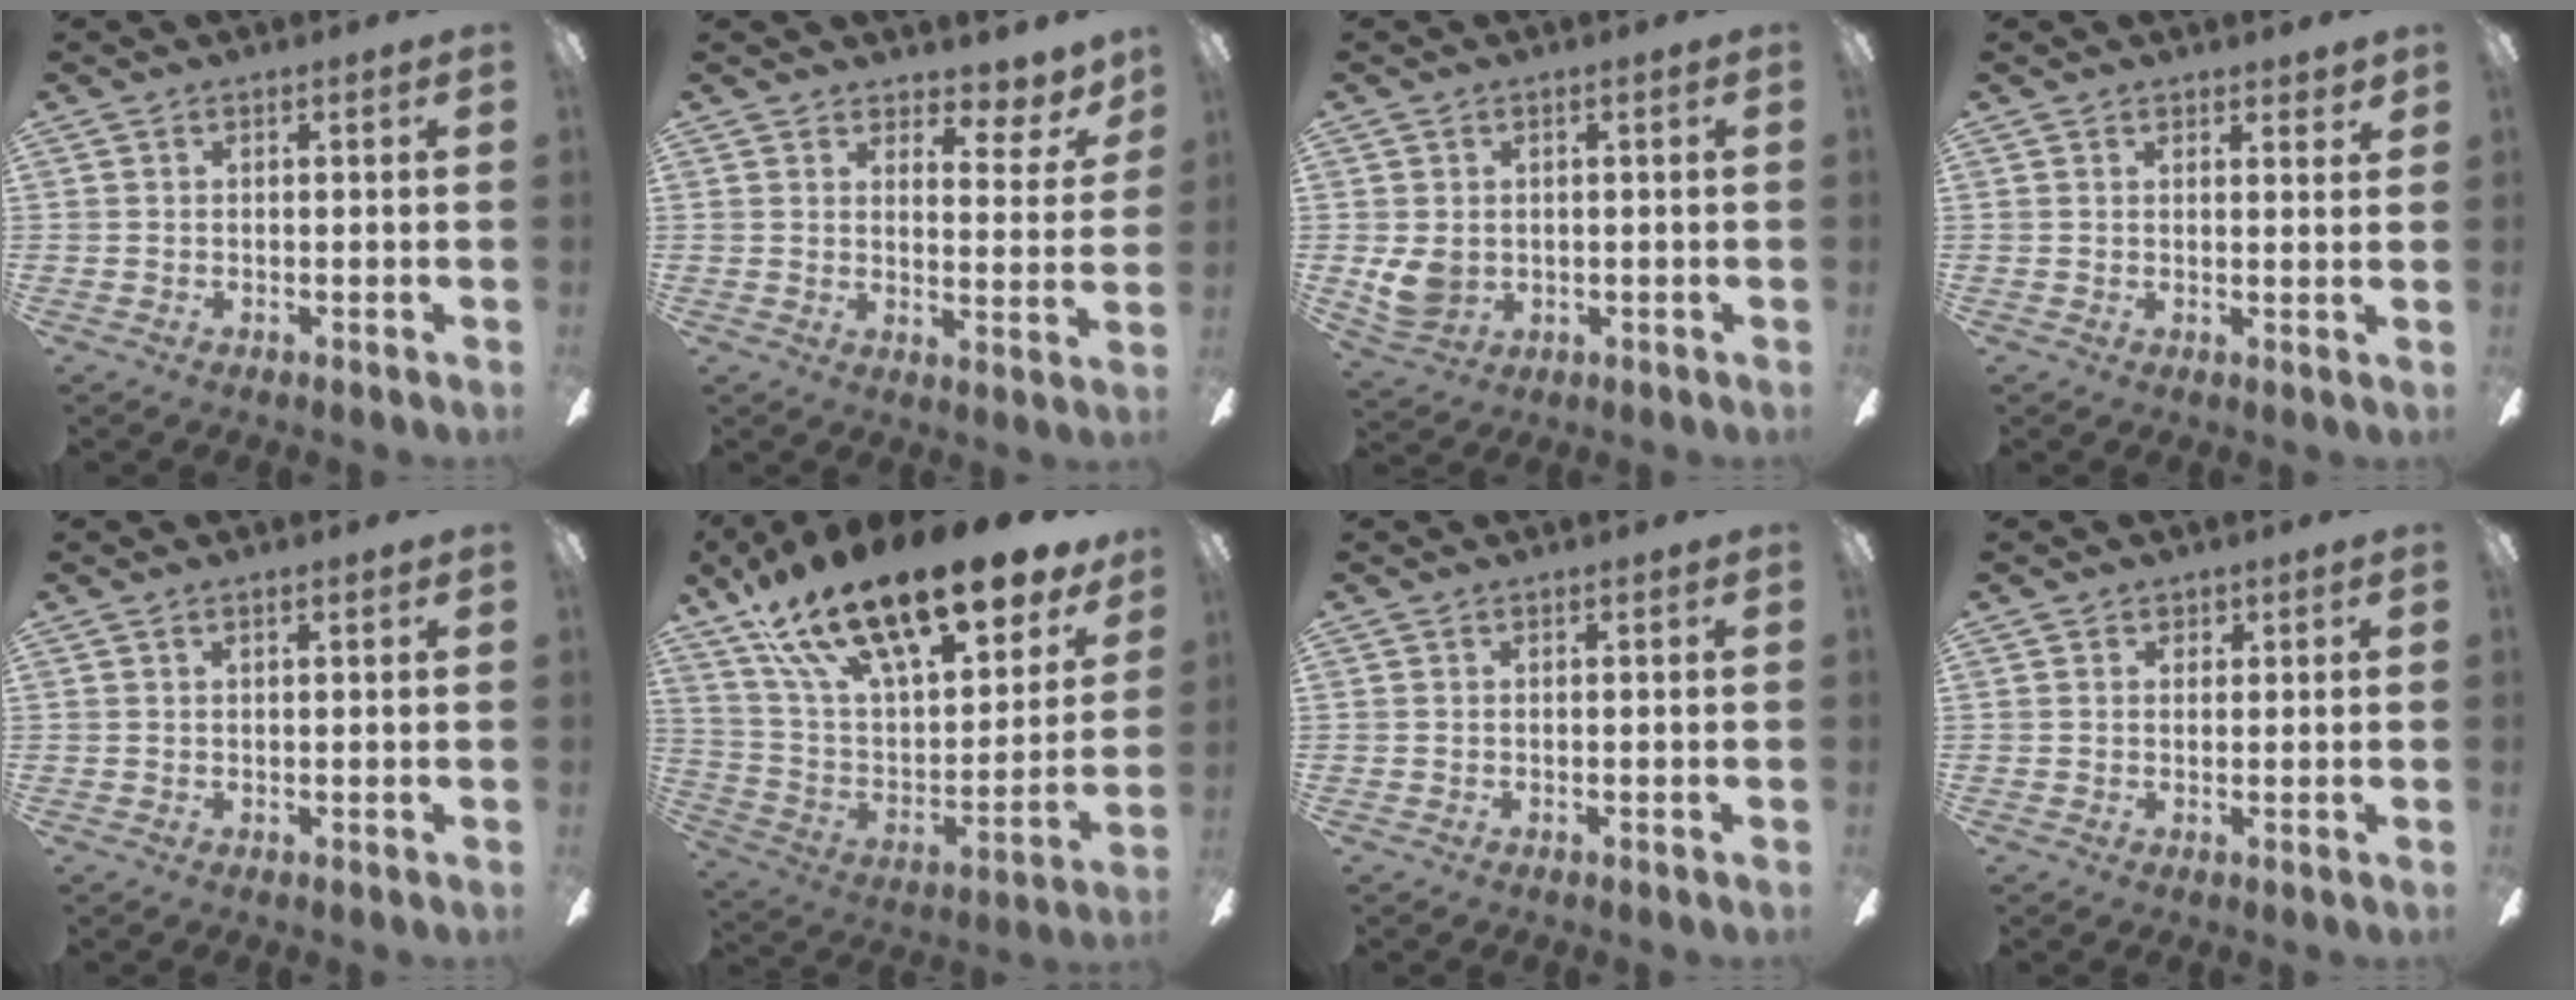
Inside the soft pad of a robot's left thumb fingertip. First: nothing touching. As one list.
[{"total": 6.3, "force": [5.2, 2.5, 2.6], "torque": [-0.020, -0.041, 0.088]}, {"total": 5.7, "force": [0.5, 4.6, 3.4], "torque": [-0.077, 0.004, 0.012]}, {"total": 2.0, "force": [1.7, 0.2, 0.9], "torque": [-0.013, -0.006, 0.028]}, {"total": 1.7, "force": [0.9, 0.4, 1.4], "torque": [-0.030, 0.002, 0.016]}, {"total": 23.9, "force": [18.1, 7.3, 13.8], "torque": [-0.245, -0.114, 0.308]}, {"total": 0.0}, {"total": 1.3, "force": [1.0, 0.9, 0.2], "torque": [0.003, 0.000, 0.016]}]